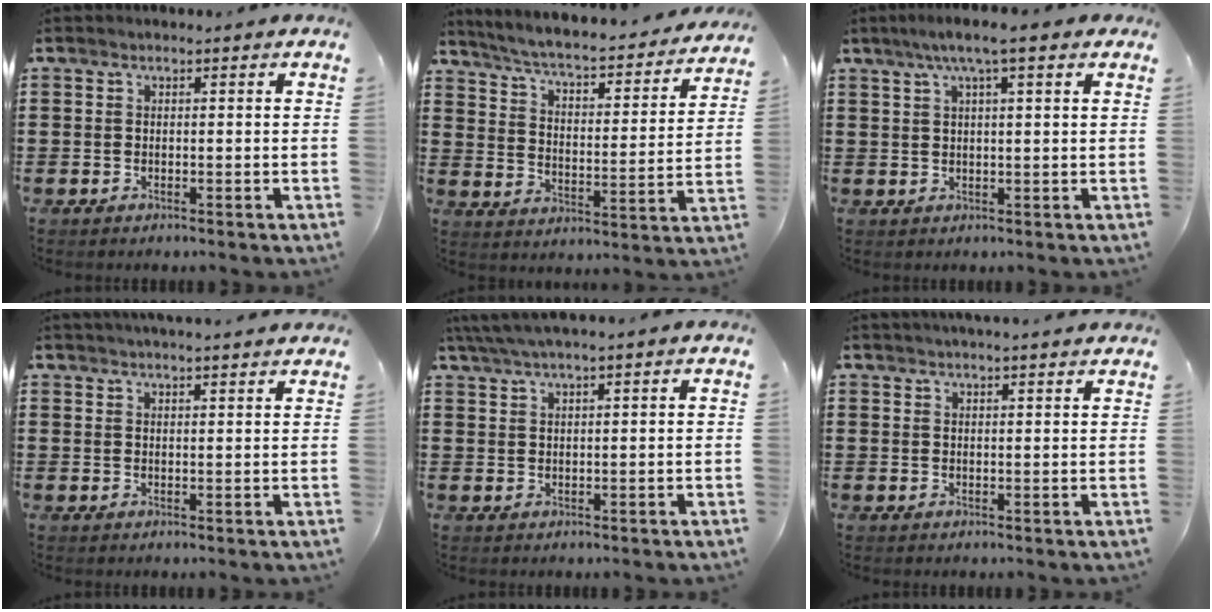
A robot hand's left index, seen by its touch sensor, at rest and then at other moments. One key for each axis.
{"total": 4.5, "fx": 4.1, "fy": -0.1, "fz": 1.8, "tx": -0.057, "ty": -0.039, "tz": 0.061}
{"total": 5.1, "fx": 3.0, "fy": 0.3, "fz": 4.1, "tx": -0.085, "ty": 0.008, "tz": 0.051}
{"total": 2.4, "fx": 2.4, "fy": -0.2, "fz": 0.3, "tx": -0.012, "ty": -0.005, "tz": 0.045}
{"total": 3.0, "fx": 2.5, "fy": -0.1, "fz": 1.7, "tx": -0.039, "ty": 0.001, "tz": 0.046}
{"total": 2.1, "fx": 2.1, "fy": -0.3, "fz": 0.3, "tx": -0.012, "ty": -0.003, "tz": 0.039}